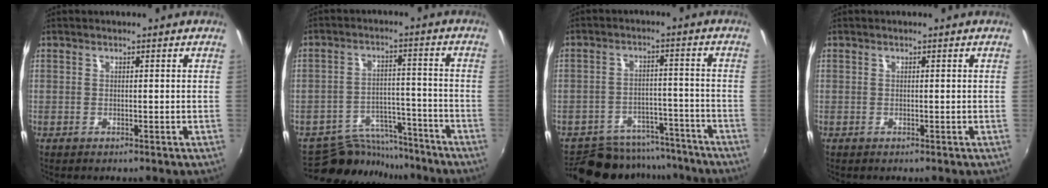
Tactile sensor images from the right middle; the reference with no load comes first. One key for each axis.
{"total": 10.7, "fx": -10.0, "fy": 3.7, "fz": 1.3, "tx": -0.037, "ty": 0.022, "tz": -0.151}
{"total": 14.8, "fx": -13.2, "fy": 5.9, "fz": 3.6, "tx": -0.085, "ty": 0.022, "tz": -0.174}
{"total": 0.0}